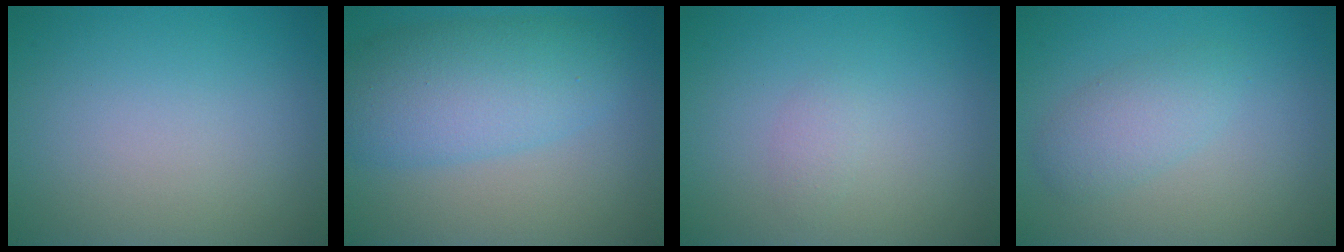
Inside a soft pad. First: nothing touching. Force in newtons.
{"total": 6.7, "press": 6.7, "slide": 0.1}
{"total": 0.8, "press": 0.8, "slide": 0.0}
{"total": 2.5, "press": 2.5, "slide": 0.1}